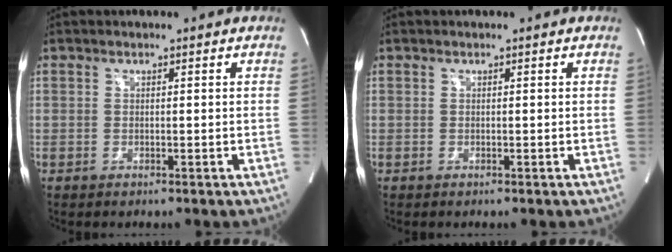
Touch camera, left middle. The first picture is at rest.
{"total": 0.0}